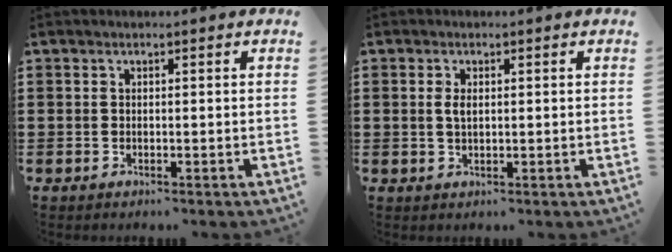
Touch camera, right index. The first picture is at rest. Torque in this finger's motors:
{"motor_torque": [1.22, 0.92, 0.17, 0.05]}